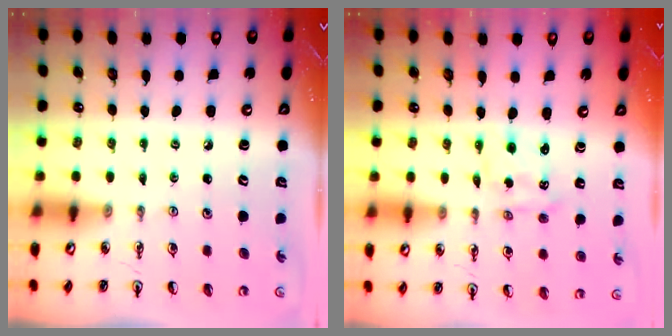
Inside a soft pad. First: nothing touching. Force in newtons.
{"total": 0.7, "press": 0.7, "slide": 0.1}